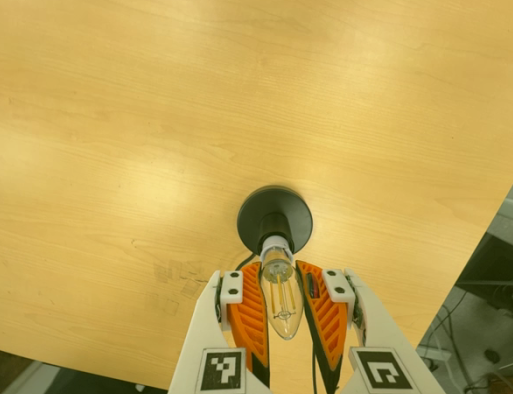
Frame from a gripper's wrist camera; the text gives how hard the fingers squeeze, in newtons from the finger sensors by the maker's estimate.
{"total": 20.5, "left": 20.6, "right": 20.3}